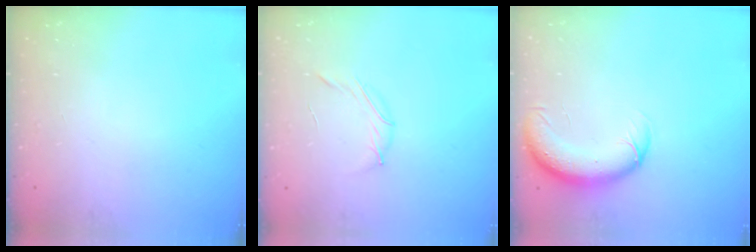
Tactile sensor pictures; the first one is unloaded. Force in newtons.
{"total": 4.0, "press": 3.9, "slide": 1.0}
{"total": 9.1, "press": 8.7, "slide": 2.5}